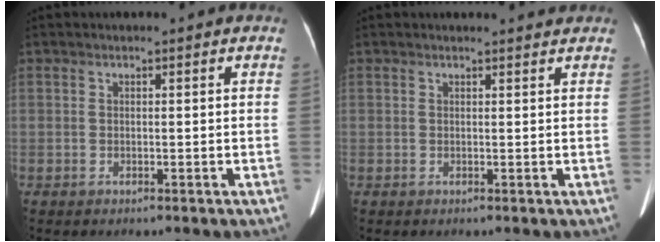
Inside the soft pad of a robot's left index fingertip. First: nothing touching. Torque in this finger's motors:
{"motor_torque": [0.17, -0.16, -0.06, -0.01]}